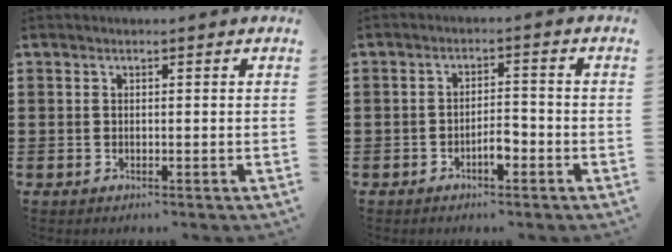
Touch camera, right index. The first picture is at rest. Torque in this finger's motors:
{"motor_torque": [0.21, 0.19, 0.05, 0.04]}